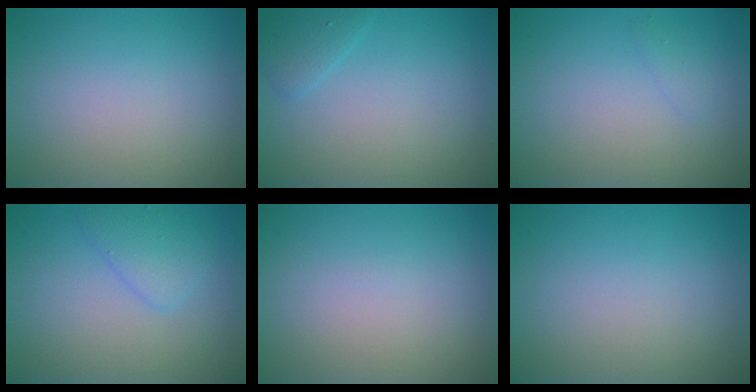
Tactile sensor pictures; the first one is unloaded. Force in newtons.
{"total": 1.4, "press": 1.4, "slide": 0.1}
{"total": 0.8, "press": 0.8, "slide": 0.0}
{"total": 2.1, "press": 2.1, "slide": 0.2}
{"total": 0.0}
{"total": 0.0}